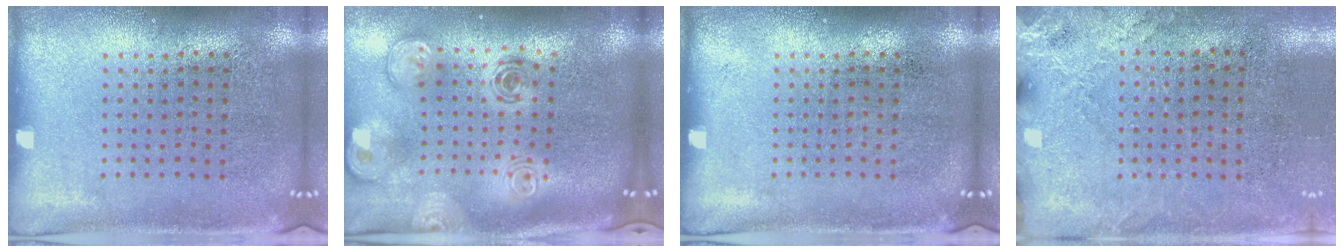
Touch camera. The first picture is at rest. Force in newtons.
{"total": 3.0, "press": 2.1, "slide": 2.2}
{"total": 0.0}
{"total": 2.4, "press": 2.1, "slide": 1.2}